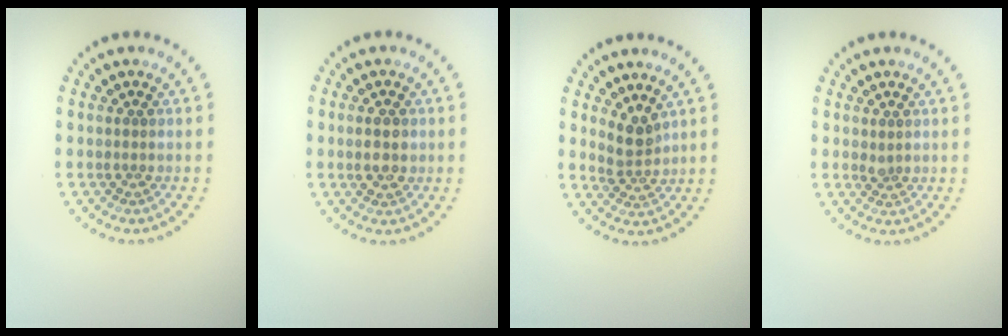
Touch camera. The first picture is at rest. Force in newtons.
{"total": 2.1, "press": 2.1, "slide": 0.2}
{"total": 2.3, "press": 1.8, "slide": 1.5}
{"total": 0.6, "press": 0.6, "slide": 0.3}